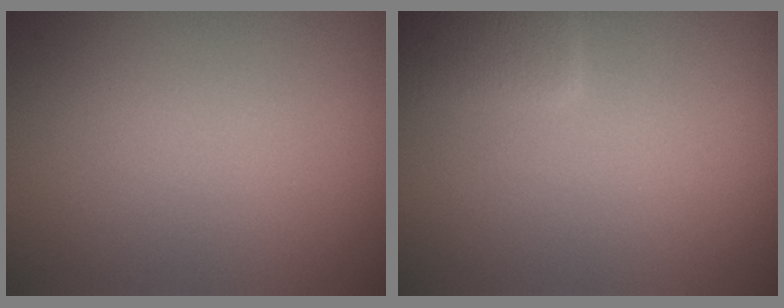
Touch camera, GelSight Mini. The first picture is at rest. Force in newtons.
{"total": 2.1, "press": 2.1, "slide": 0.1}